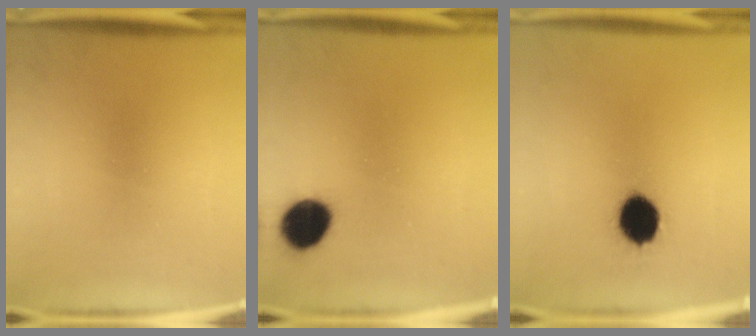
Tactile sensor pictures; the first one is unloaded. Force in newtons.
{"total": 9.1}
{"total": 10.9}